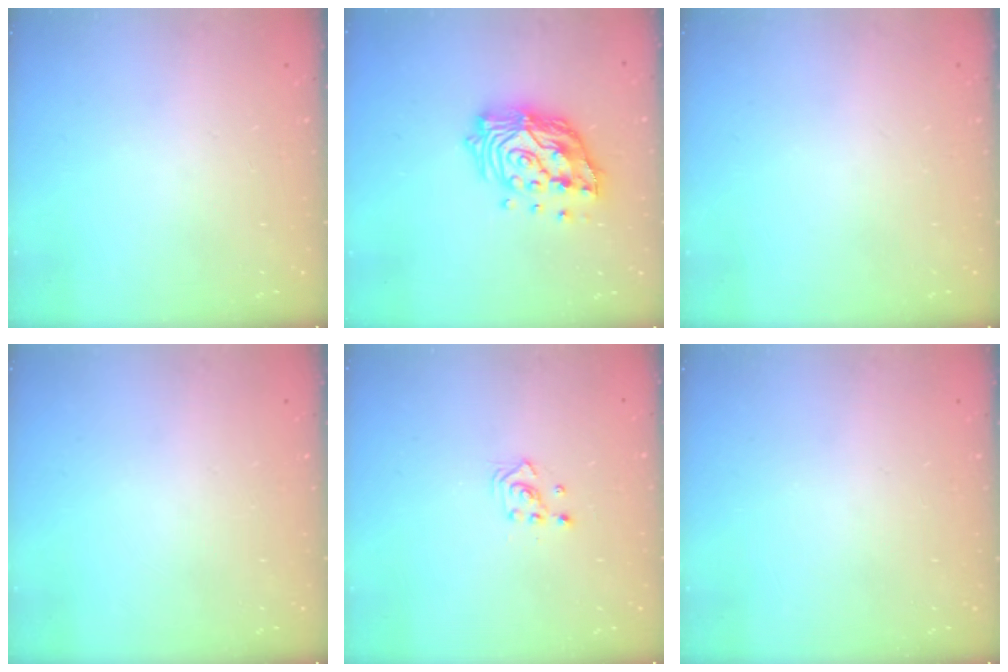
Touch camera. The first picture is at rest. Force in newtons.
{"total": 15.8, "press": 15.6, "slide": 2.1}
{"total": 0.0}
{"total": 0.0}
{"total": 2.4, "press": 2.4, "slide": 0.3}
{"total": 0.0}